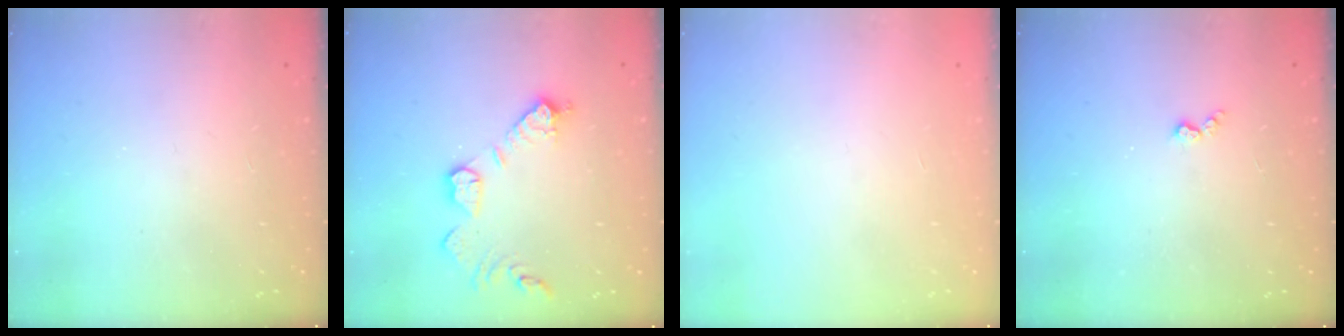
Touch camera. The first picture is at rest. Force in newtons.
{"total": 12.9, "press": 12.8, "slide": 0.9}
{"total": 0.0}
{"total": 2.9, "press": 2.9, "slide": 0.5}